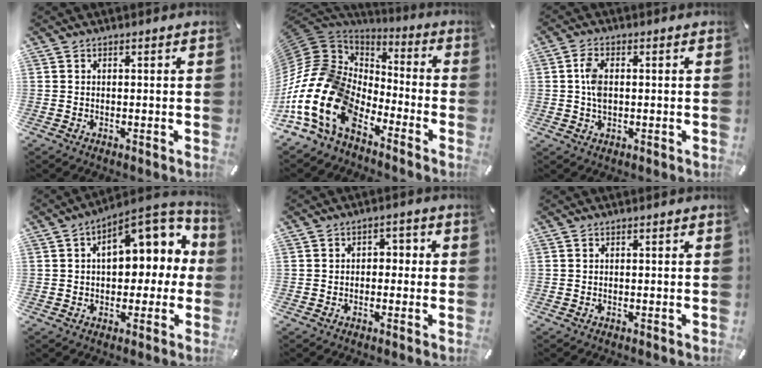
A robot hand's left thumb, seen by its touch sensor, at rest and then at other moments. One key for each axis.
{"total": 18.7, "fx": -9.6, "fy": 12.0, "fz": 10.7, "tx": -0.269, "ty": 0.013, "tz": -0.180}
{"total": 4.5, "fx": 0.5, "fy": 2.7, "fz": 3.6, "tx": -0.073, "ty": 0.002, "tz": 0.003}
{"total": 14.2, "fx": 4.0, "fy": 8.2, "fz": 10.9, "tx": -0.137, "ty": -0.019, "tz": 0.068}
{"total": 2.5, "fx": -1.3, "fy": 1.9, "fz": 1.1, "tx": -0.022, "ty": 0.014, "tz": -0.028}
{"total": 0.0}